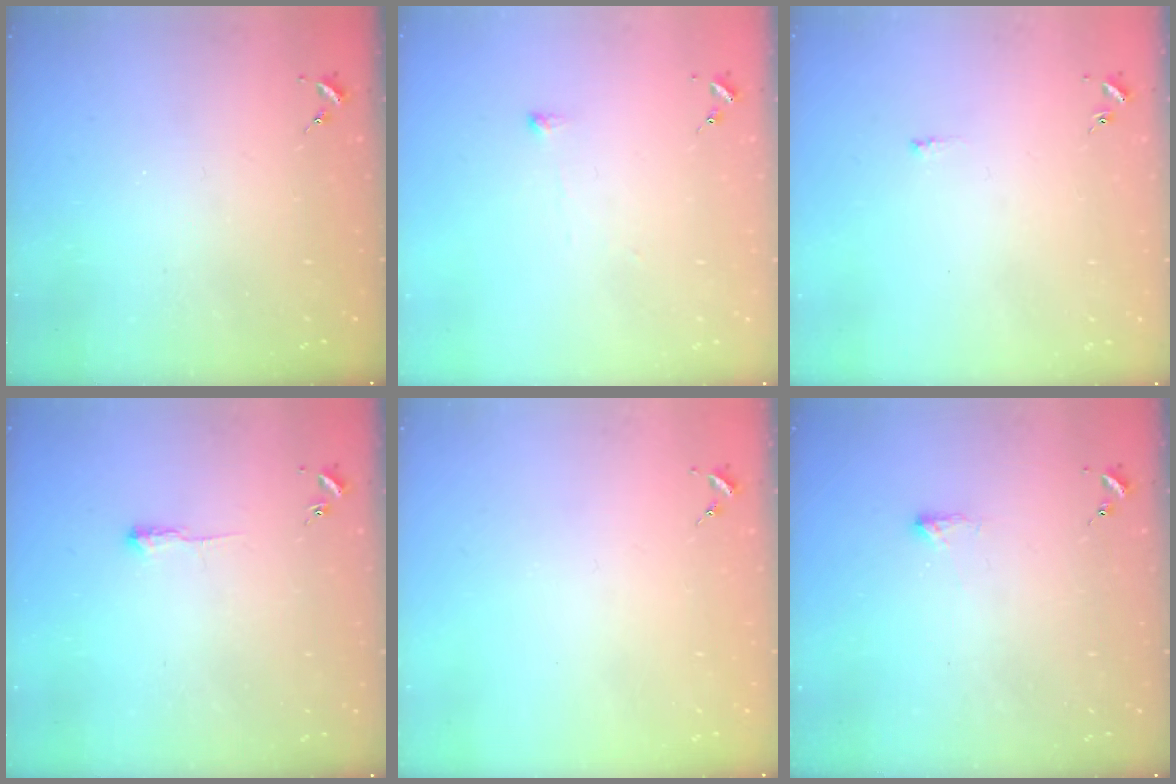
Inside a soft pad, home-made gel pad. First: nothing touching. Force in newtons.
{"total": 2.7, "press": 2.6, "slide": 0.5}
{"total": 3.2, "press": 3.2, "slide": 0.4}
{"total": 2.7, "press": 2.6, "slide": 0.4}
{"total": 0.0}
{"total": 3.2, "press": 3.1, "slide": 0.8}